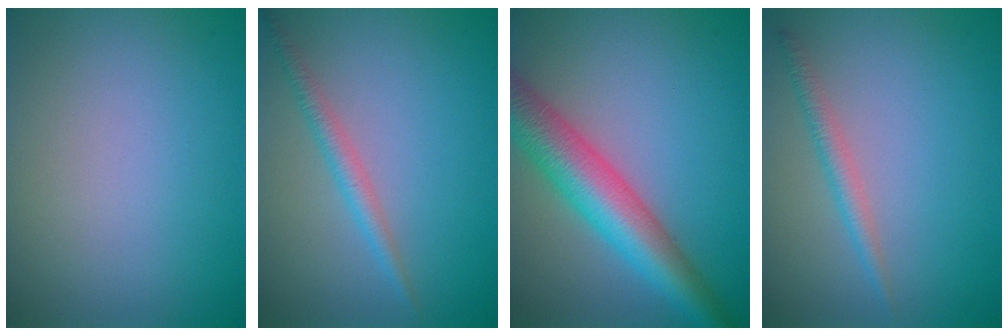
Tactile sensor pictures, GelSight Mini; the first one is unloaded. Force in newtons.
{"total": 2.0, "press": 2.0, "slide": 0.1}
{"total": 7.4, "press": 7.4, "slide": 0.3}
{"total": 1.8, "press": 1.8, "slide": 0.1}